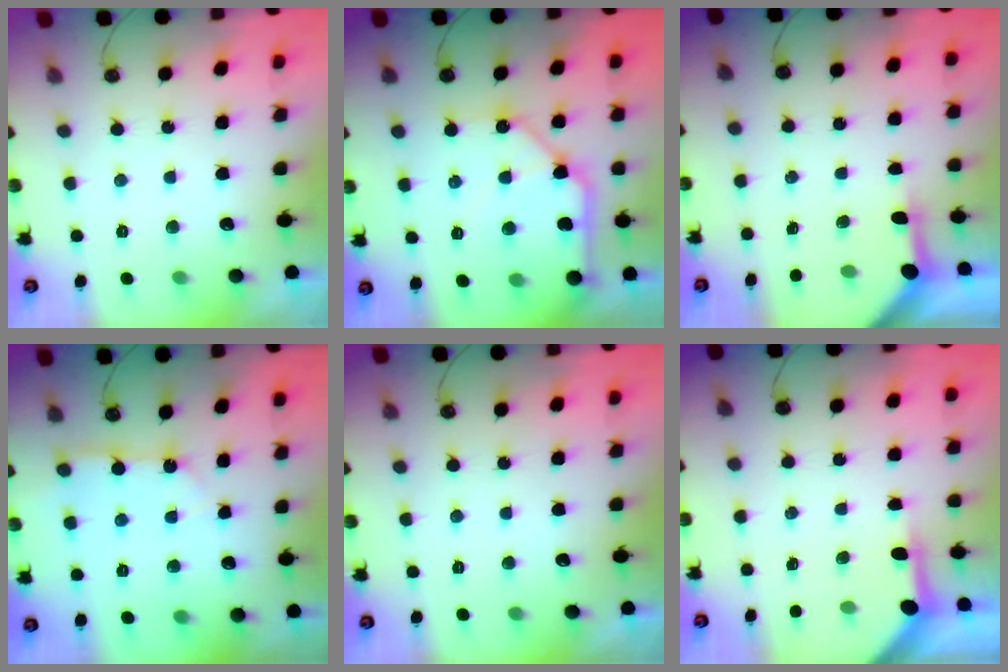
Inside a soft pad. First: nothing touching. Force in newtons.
{"total": 12.3, "press": 12.2, "slide": 1.6}
{"total": 4.2, "press": 4.2, "slide": 0.6}
{"total": 3.1, "press": 3.1, "slide": 0.2}
{"total": 0.0}
{"total": 3.9, "press": 3.8, "slide": 0.3}